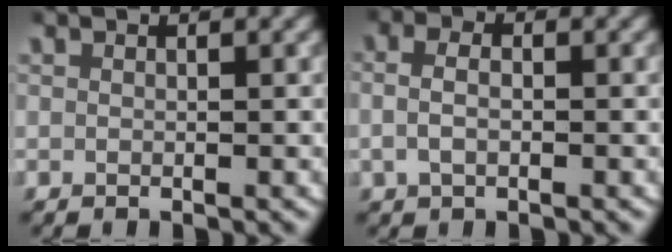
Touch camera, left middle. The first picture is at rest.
{"total": 2.7, "force": [-0.2, 1.8, 2.0], "torque": [-0.048, 0.000, -0.003]}